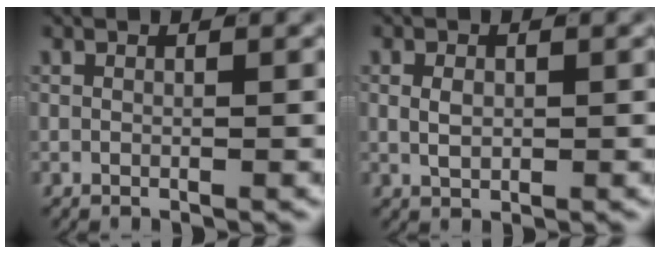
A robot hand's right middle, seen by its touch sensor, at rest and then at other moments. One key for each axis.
{"total": 1.5, "fx": 0.1, "fy": 0.9, "fz": 1.2, "tx": -0.022, "ty": -0.006, "tz": 0.010}